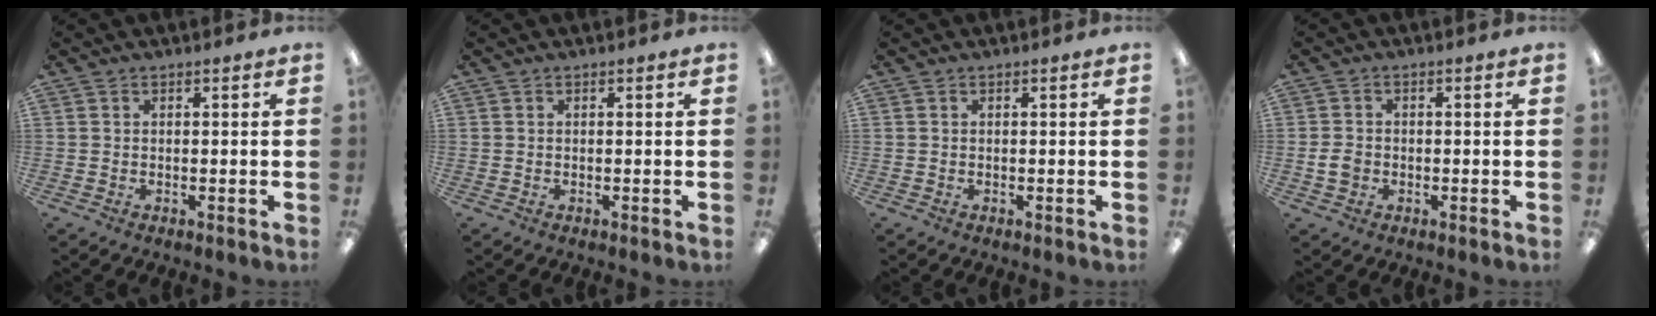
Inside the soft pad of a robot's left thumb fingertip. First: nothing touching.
{"total": 0.0}
{"total": 0.0}
{"total": 3.3, "force": [-0.5, 2.7, 1.7], "torque": [-0.030, 0.007, -0.010]}